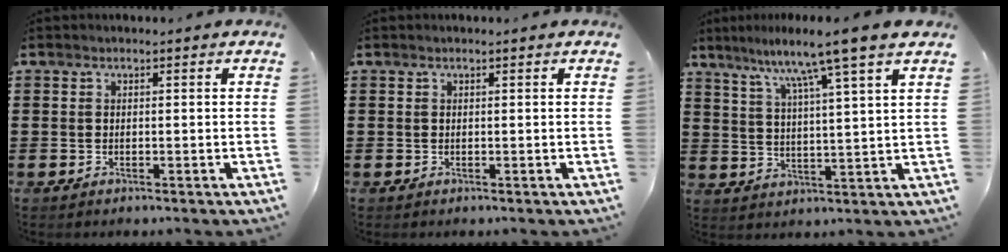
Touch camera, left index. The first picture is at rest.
{"total": 0.0}
{"total": 8.2, "force": [6.3, -1.4, 5.0], "torque": [-0.110, -0.035, 0.101]}